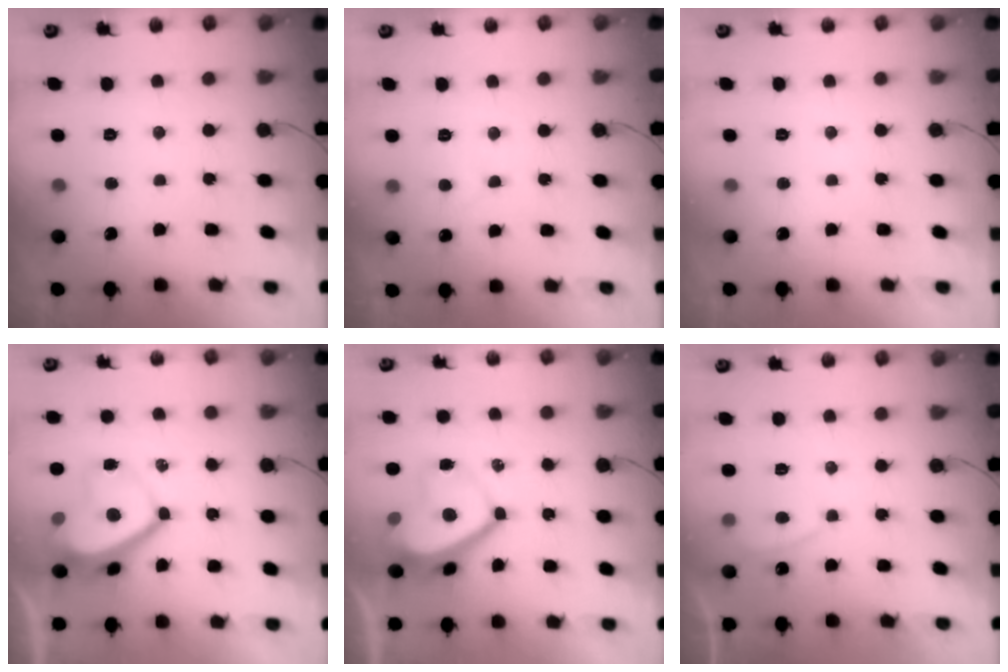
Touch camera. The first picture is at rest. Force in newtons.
{"total": 3.7, "press": 3.7, "slide": 0.3}
{"total": 0.0}
{"total": 9.8, "press": 9.7, "slide": 1.2}
{"total": 9.8, "press": 9.7, "slide": 1.2}
{"total": 1.5, "press": 1.3, "slide": 0.6}